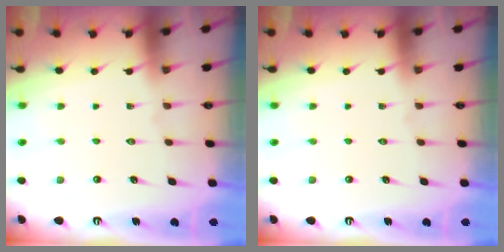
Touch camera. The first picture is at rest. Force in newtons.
{"total": 0.0}